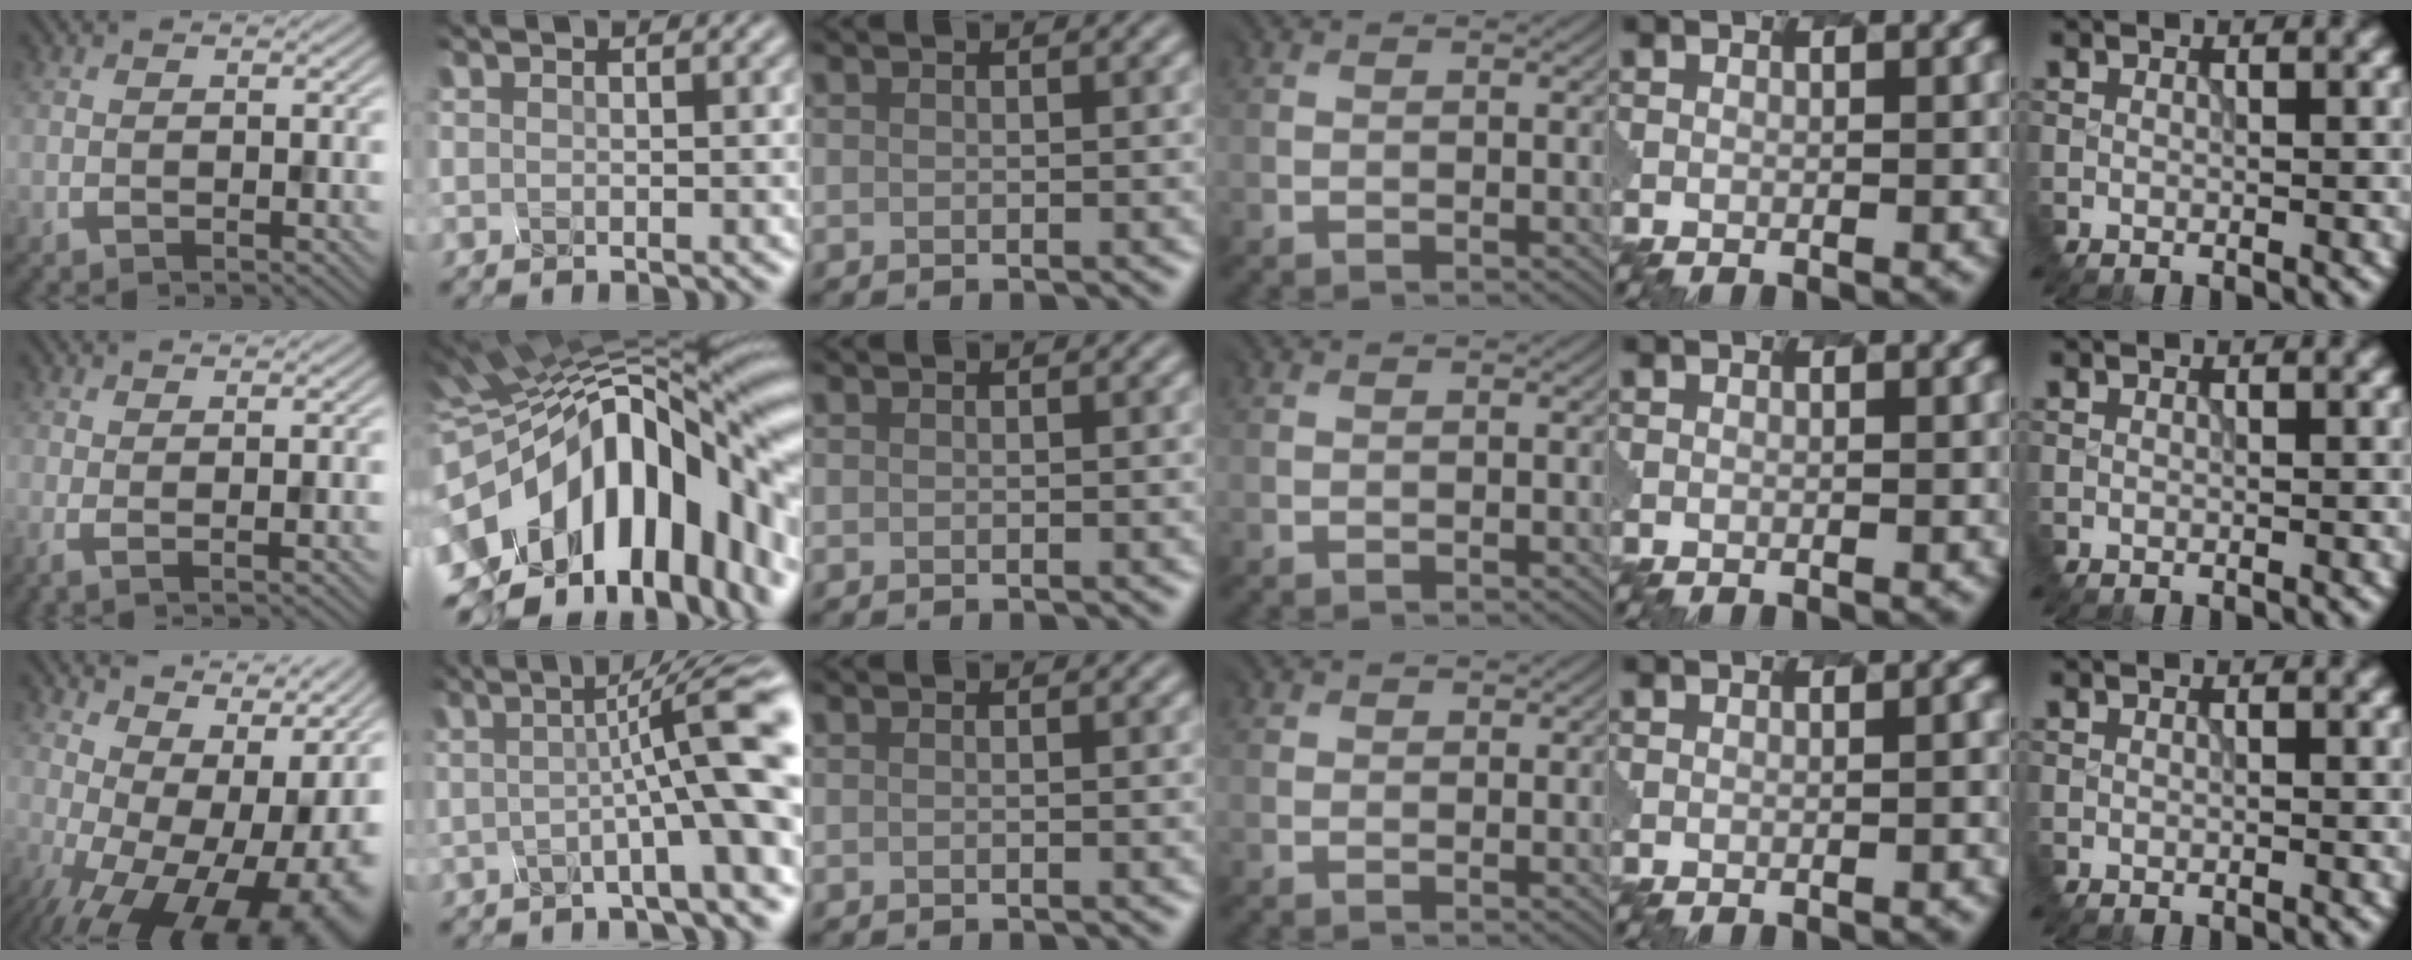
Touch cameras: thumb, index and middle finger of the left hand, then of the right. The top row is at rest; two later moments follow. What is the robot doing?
{"motion": "disassemble", "object": "hinged tin"}